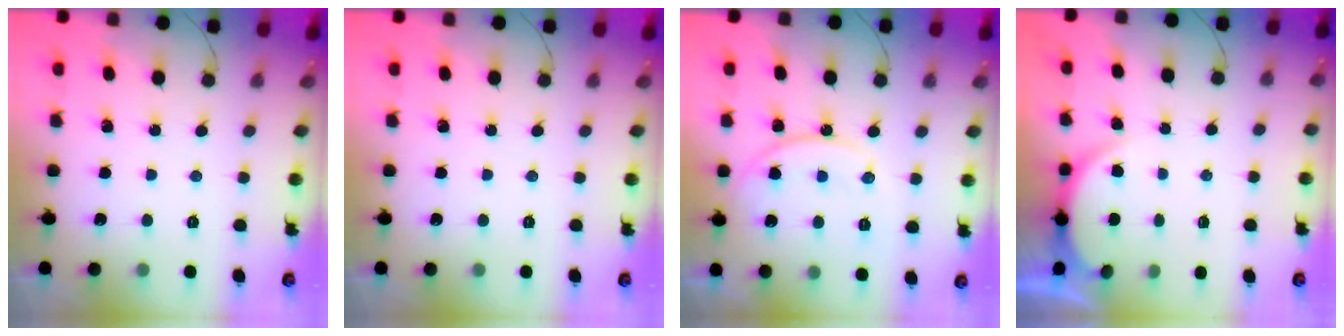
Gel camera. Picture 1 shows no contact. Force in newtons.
{"total": 0.0}
{"total": 11.8, "press": 11.8, "slide": 0.2}
{"total": 3.9, "press": 3.8, "slide": 0.6}